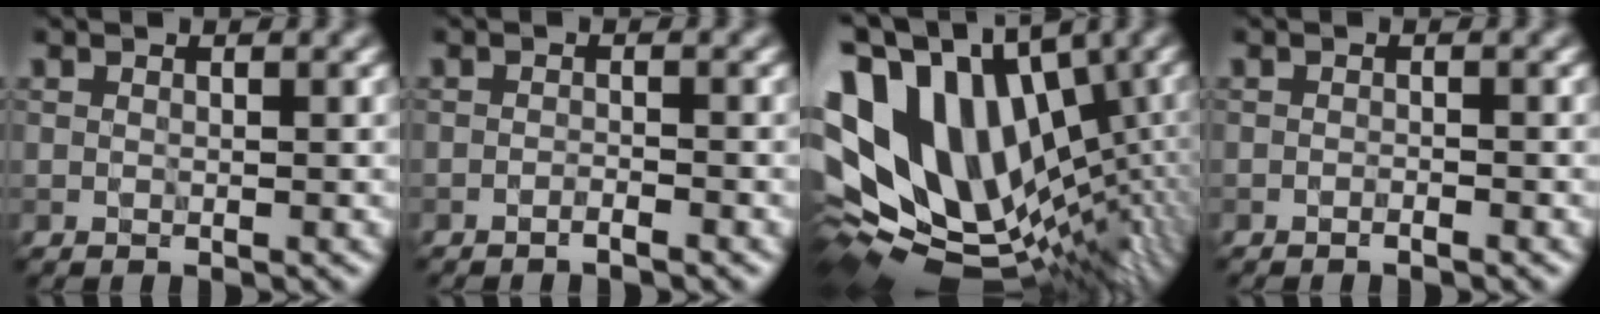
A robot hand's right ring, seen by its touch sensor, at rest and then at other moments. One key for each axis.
{"total": 1.1, "fx": -1.0, "fy": 0.1, "fz": 0.4, "tx": -0.006, "ty": 0.002, "tz": -0.022}
{"total": 18.4, "fx": 2.2, "fy": 11.9, "fz": 13.9, "tx": -0.231, "ty": -0.014, "tz": 0.079}
{"total": 0.7, "fx": -0.7, "fy": 0.1, "fz": 0.2, "tx": -0.004, "ty": 0.001, "tz": -0.015}